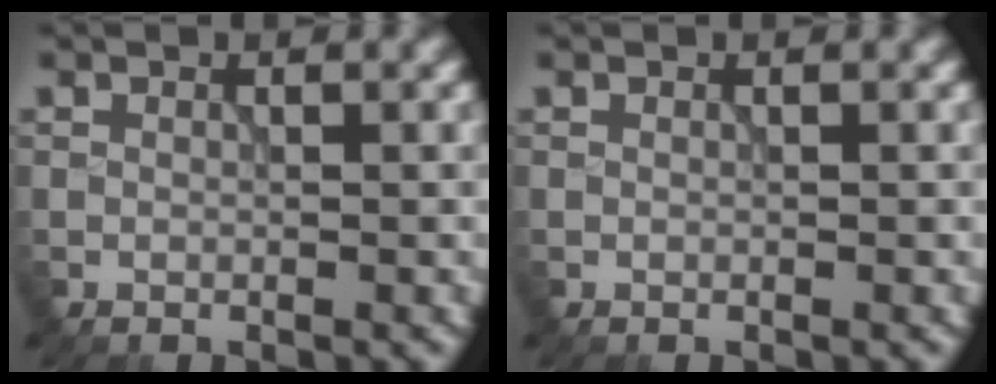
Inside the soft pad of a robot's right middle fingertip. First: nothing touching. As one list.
[{"total": 0.0}]